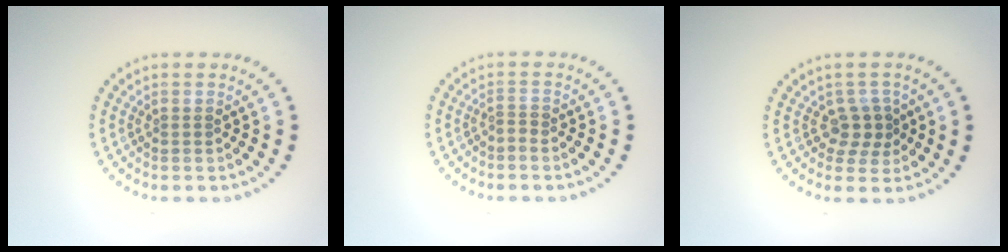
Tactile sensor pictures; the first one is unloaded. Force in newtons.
{"total": 0.8, "press": 0.2, "slide": 0.7}
{"total": 2.2, "press": 1.9, "slide": 1.2}